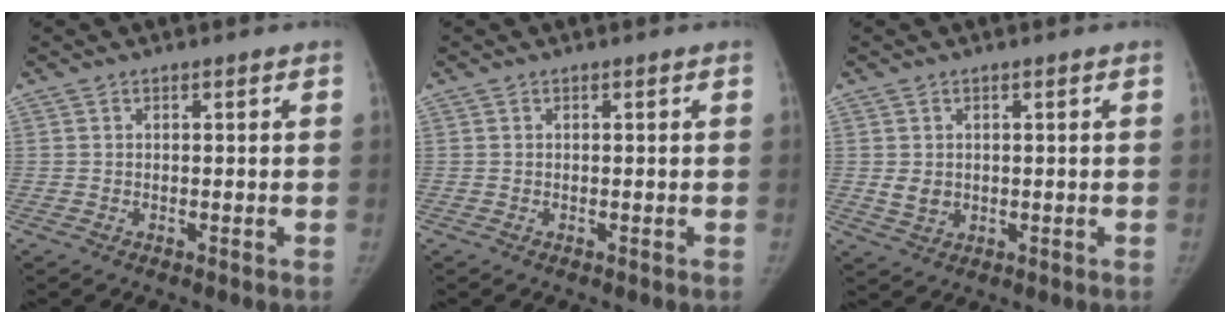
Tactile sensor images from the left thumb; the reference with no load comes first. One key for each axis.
{"total": 0.0}
{"total": 3.1, "fx": 0.2, "fy": 2.6, "fz": 1.6, "tx": -0.018, "ty": -0.005, "tz": 0.014}